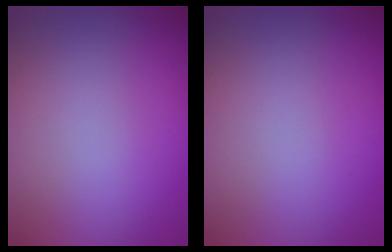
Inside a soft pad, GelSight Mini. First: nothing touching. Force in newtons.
{"total": 0.0}